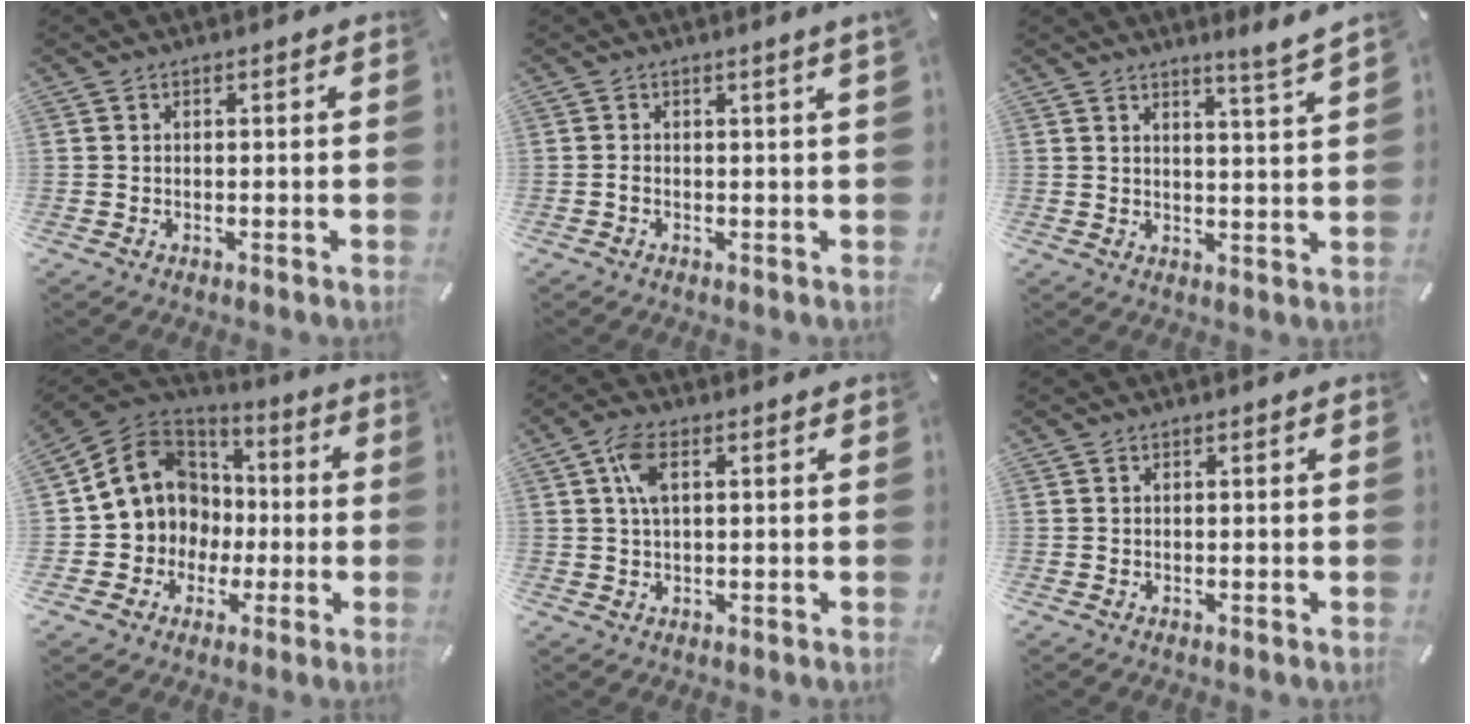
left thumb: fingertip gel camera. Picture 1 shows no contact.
{"total": 1.4, "force": [0.0, 0.1, 1.4], "torque": [-0.025, -0.004, 0.000]}
{"total": 4.8, "force": [4.2, -0.9, 2.1], "torque": [-0.044, -0.032, 0.072]}
{"total": 14.1, "force": [0.7, 13.4, 4.4], "torque": [-0.094, -0.003, 0.021]}
{"total": 5.7, "force": [1.5, 2.5, 4.8], "torque": [-0.110, 0.009, 0.023]}
{"total": 0.0}